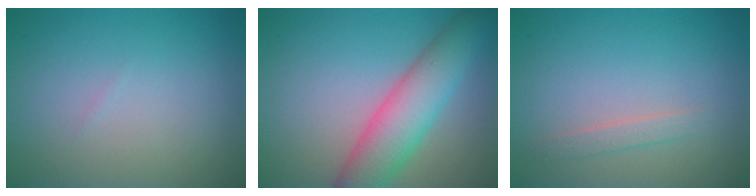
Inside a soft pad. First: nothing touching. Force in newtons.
{"total": 6.6, "press": 6.6, "slide": 0.2}
{"total": 1.2, "press": 1.2, "slide": 0.1}